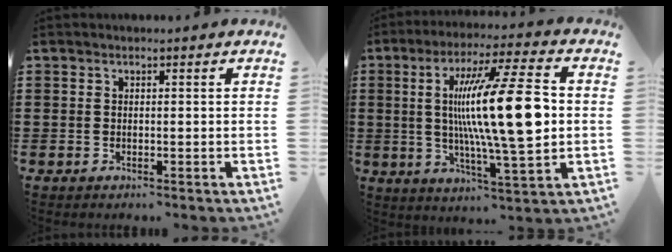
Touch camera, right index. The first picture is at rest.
{"total": 17.4, "force": [1.3, 2.9, 17.1], "torque": [-0.292, 0.001, 0.017]}